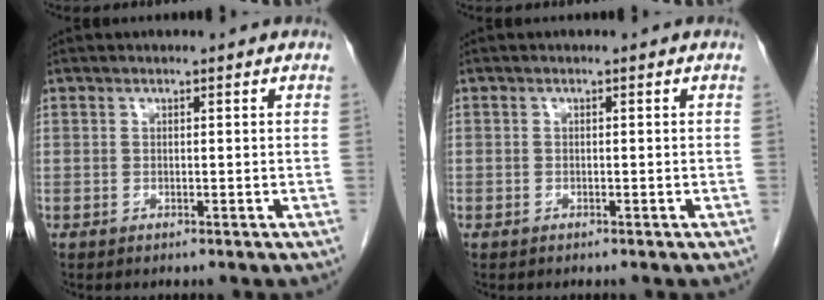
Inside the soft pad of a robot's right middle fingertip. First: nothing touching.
{"total": 0.0}